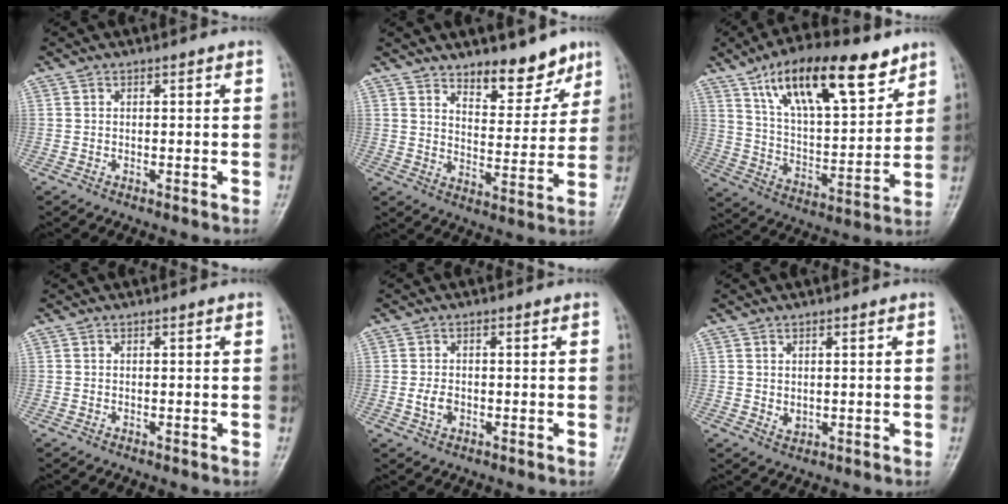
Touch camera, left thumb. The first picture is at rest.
{"total": 10.1, "force": [7.6, 4.3, 5.0], "torque": [-0.040, -0.058, 0.122]}
{"total": 21.3, "force": [12.6, 8.2, 15.1], "torque": [-0.216, -0.042, 0.221]}
{"total": 0.0}
{"total": 2.7, "force": [-0.5, 1.9, 1.8], "torque": [-0.030, 0.002, -0.010]}
{"total": 1.7, "force": [0.4, 1.2, 1.2], "torque": [-0.016, -0.007, 0.013]}